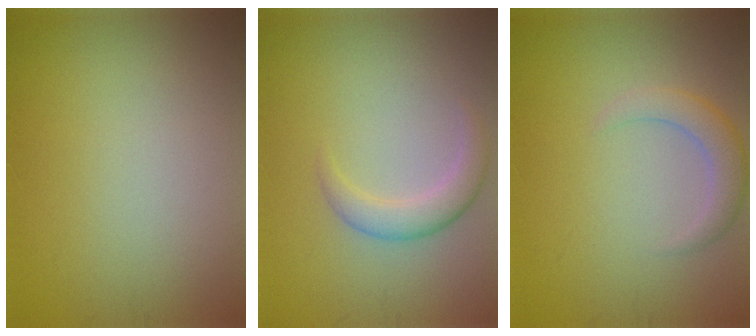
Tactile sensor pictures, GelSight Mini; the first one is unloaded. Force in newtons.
{"total": 2.4, "press": 2.4, "slide": 0.1}
{"total": 2.6, "press": 2.6, "slide": 0.1}